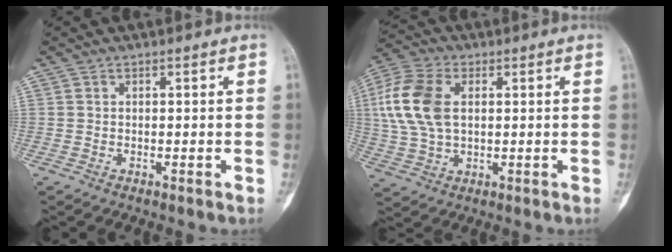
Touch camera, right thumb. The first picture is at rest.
{"total": 12.9, "force": [2.4, 8.0, 9.9], "torque": [-0.219, 0.011, 0.046]}